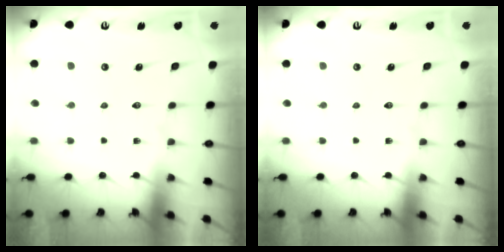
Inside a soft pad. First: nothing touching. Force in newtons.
{"total": 0.0}